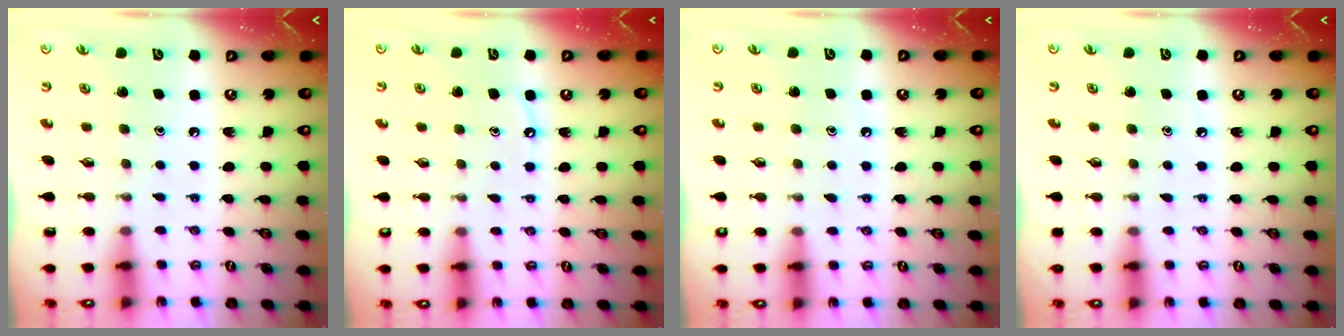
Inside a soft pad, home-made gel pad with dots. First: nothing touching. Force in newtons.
{"total": 5.1, "press": 5.1, "slide": 0.6}
{"total": 6.7, "press": 6.7, "slide": 0.9}
{"total": 3.6, "press": 3.6, "slide": 0.5}